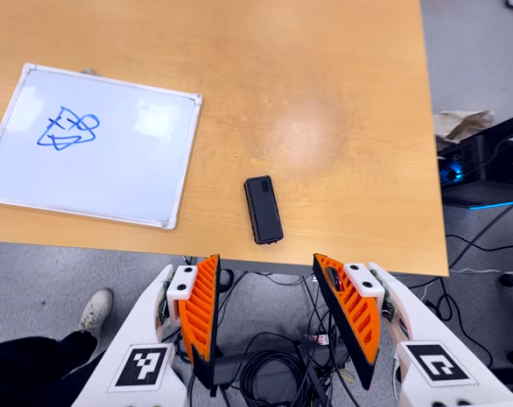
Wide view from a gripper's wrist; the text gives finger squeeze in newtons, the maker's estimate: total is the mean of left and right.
{"total": 0.0}